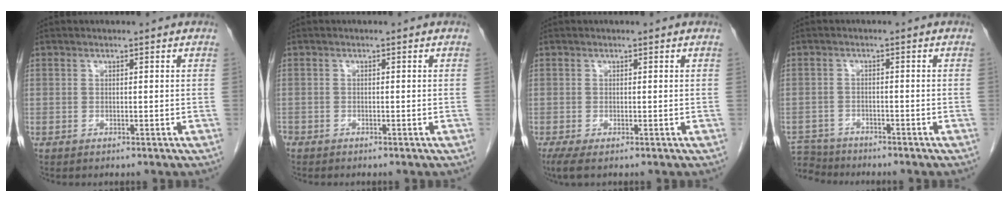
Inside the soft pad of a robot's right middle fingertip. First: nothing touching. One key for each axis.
{"total": 1.1, "fx": -0.9, "fy": 0.6, "fz": 0.2, "tx": -0.008, "ty": -0.001, "tz": -0.018}
{"total": 2.1, "fx": -1.2, "fy": 0.4, "fz": 1.7, "tx": -0.033, "ty": -0.009, "tz": -0.022}
{"total": 5.8, "fx": -5.7, "fy": 1.3, "fz": 0.0, "tx": 0.002, "ty": -0.002, "tz": -0.102}